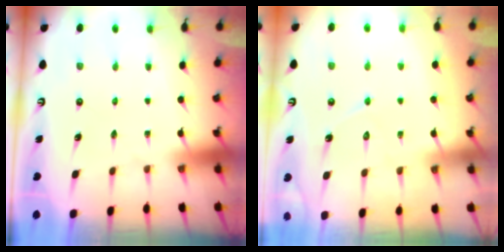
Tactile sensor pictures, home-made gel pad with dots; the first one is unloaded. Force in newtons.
{"total": 7.3, "press": 7.3, "slide": 0.5}